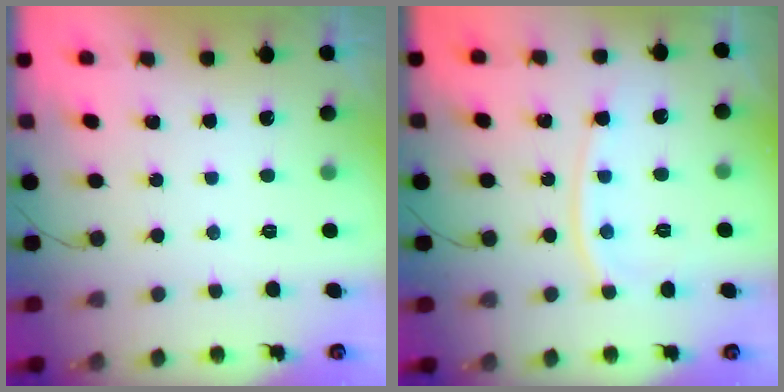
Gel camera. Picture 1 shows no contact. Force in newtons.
{"total": 9.2, "press": 9.1, "slide": 1.2}